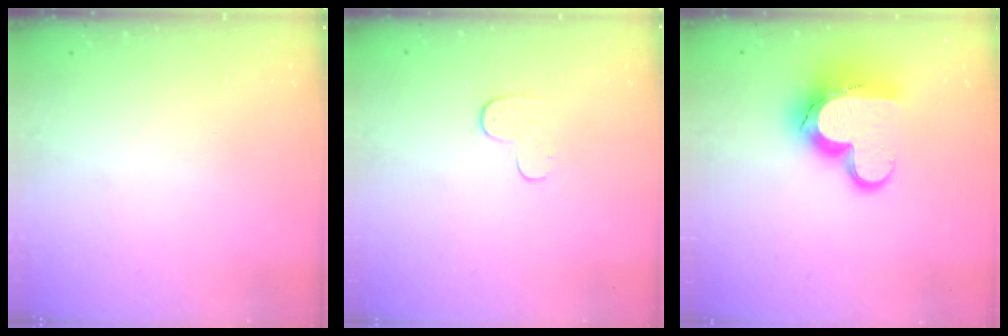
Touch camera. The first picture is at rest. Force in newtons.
{"total": 3.9, "press": 3.8, "slide": 0.4}
{"total": 15.6, "press": 15.5, "slide": 1.3}